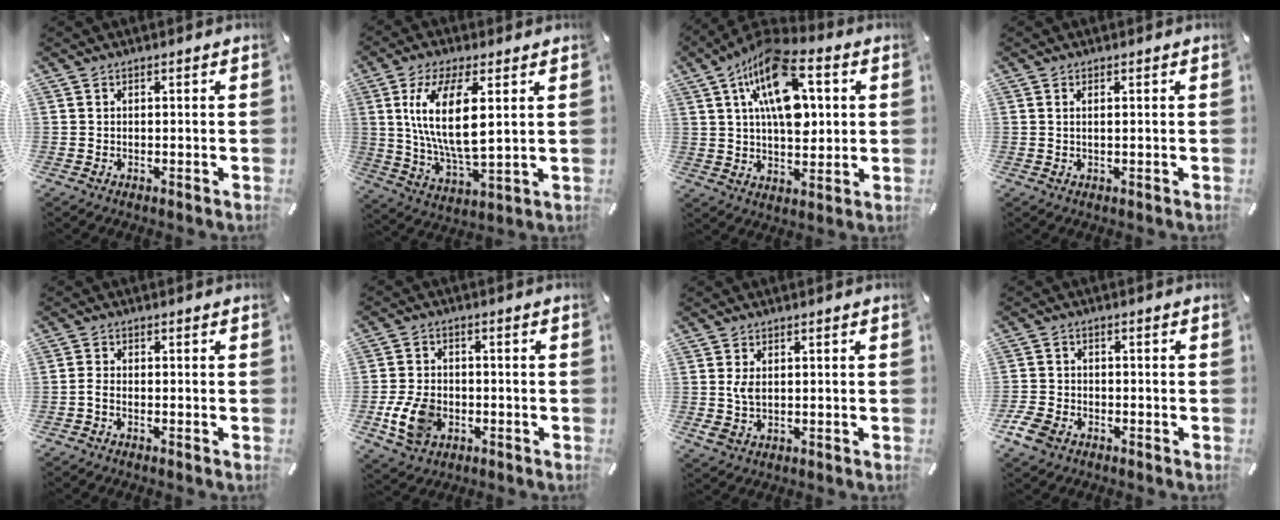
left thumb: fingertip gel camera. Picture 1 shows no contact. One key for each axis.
{"total": 14.1, "fx": 3.9, "fy": 5.6, "fz": 12.3, "tx": -0.257, "ty": -0.015, "tz": 0.064}
{"total": 18.4, "fx": 6.2, "fy": 10.0, "fz": 14.2, "tx": -0.258, "ty": -0.010, "tz": 0.102}
{"total": 1.1, "fx": 0.3, "fy": 0.1, "fz": 1.0, "tx": -0.022, "ty": -0.005, "tz": 0.006}
{"total": 1.6, "fx": -1.0, "fy": 0.6, "fz": 1.2, "tx": -0.022, "ty": 0.002, "tz": -0.016}
{"total": 9.3, "fx": -2.7, "fy": 6.8, "fz": 5.8, "tx": -0.122, "ty": 0.001, "tz": -0.051}
{"total": 3.6, "fx": 0.4, "fy": 2.2, "fz": 2.9, "tx": -0.072, "ty": -0.003, "tz": 0.004}
{"total": 5.2, "fx": -3.0, "fy": 3.6, "fz": 2.2, "tx": -0.059, "ty": 0.010, "tz": -0.059}